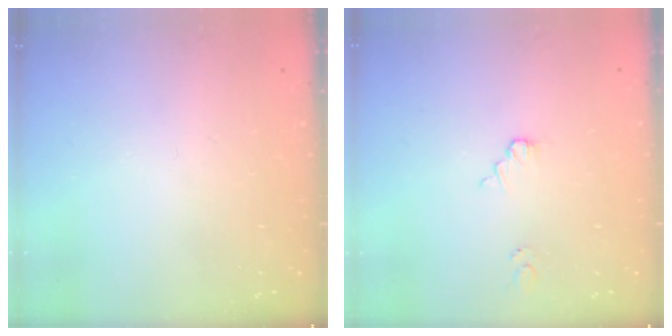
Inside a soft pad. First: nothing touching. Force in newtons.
{"total": 1.5, "press": 1.5, "slide": 0.1}